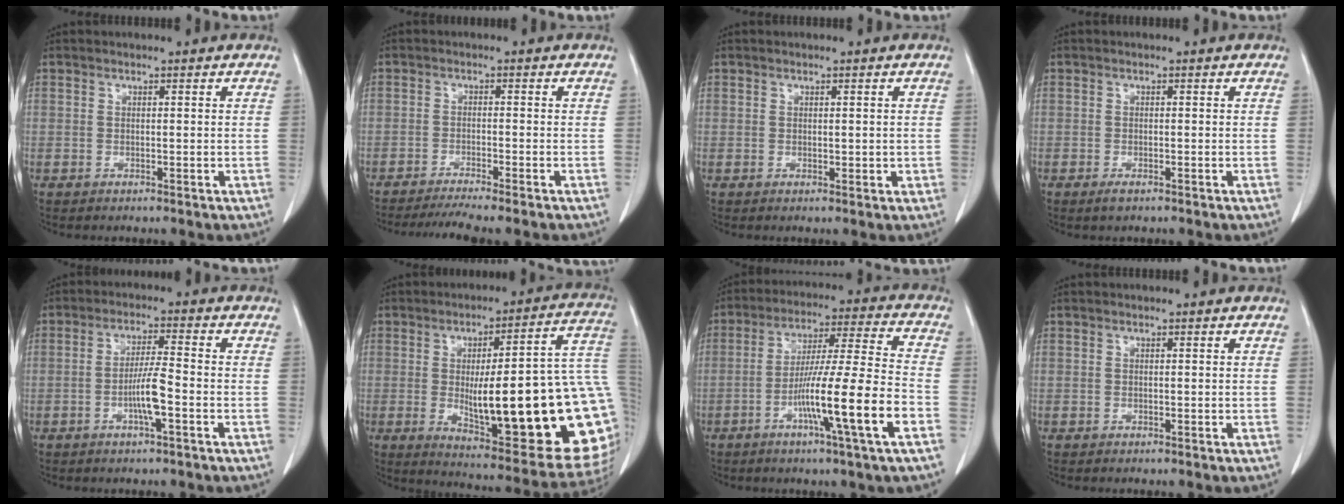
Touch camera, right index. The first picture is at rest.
{"total": 6.8, "force": [-6.0, -0.9, 3.0], "torque": [-0.036, -0.014, -0.094]}
{"total": 1.3, "force": [0.0, 0.9, 1.0], "torque": [-0.010, -0.001, 0.003]}
{"total": 1.2, "force": [-0.8, 0.3, 0.8], "torque": [-0.017, -0.003, -0.011]}
{"total": 5.3, "force": [-1.8, 0.1, 5.0], "torque": [-0.100, 0.001, -0.034]}
{"total": 30.7, "force": [-2.7, 5.1, 30.1], "torque": [-0.317, 0.000, -0.034]}
{"total": 14.8, "force": [-5.7, -1.1, 13.6], "torque": [-0.237, -0.007, -0.101]}
{"total": 0.0}